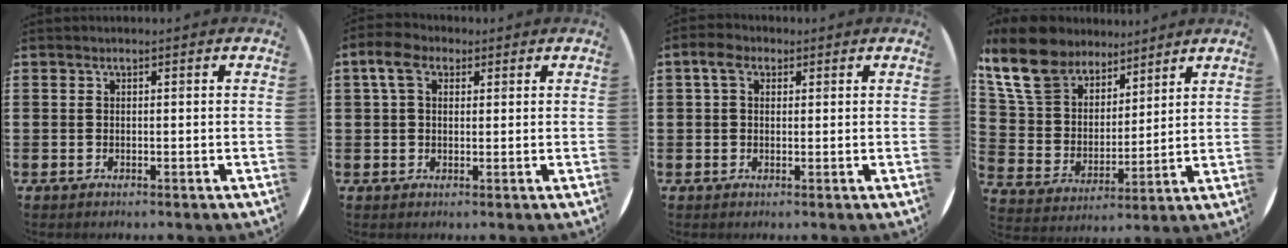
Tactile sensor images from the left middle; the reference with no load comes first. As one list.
[{"total": 4.6, "force": [2.4, 2.8, 2.7], "torque": [-0.053, 0.012, 0.040]}, {"total": 3.0, "force": [1.6, 1.9, 1.7], "torque": [-0.029, 0.007, 0.027]}, {"total": 12.0, "force": [9.9, 5.8, 3.6], "torque": [-0.125, -0.046, 0.188]}]